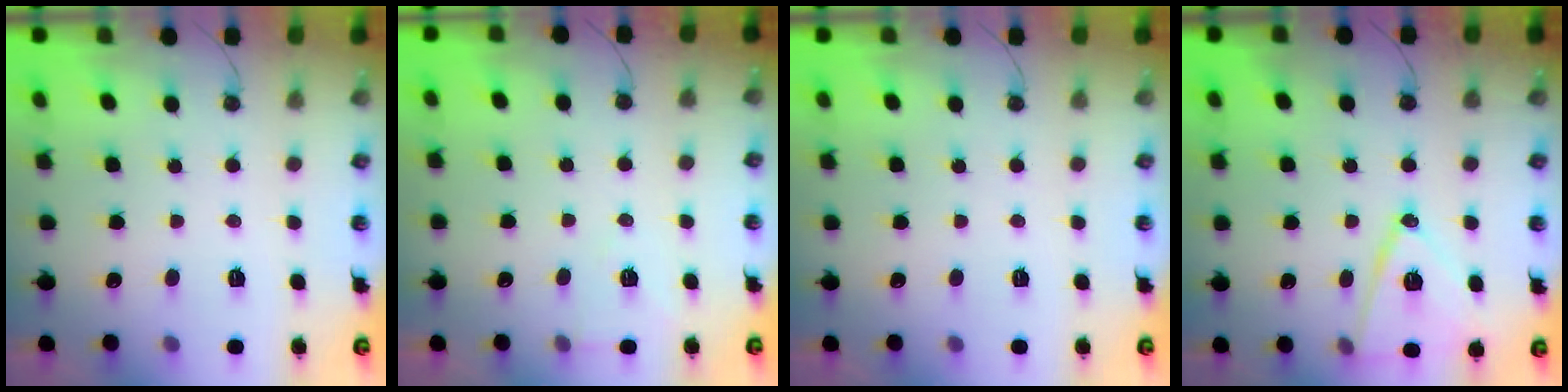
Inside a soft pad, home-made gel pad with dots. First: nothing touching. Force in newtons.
{"total": 5.5, "press": 3.3, "slide": 4.4}
{"total": 0.0}
{"total": 14.2, "press": 13.8, "slide": 3.3}